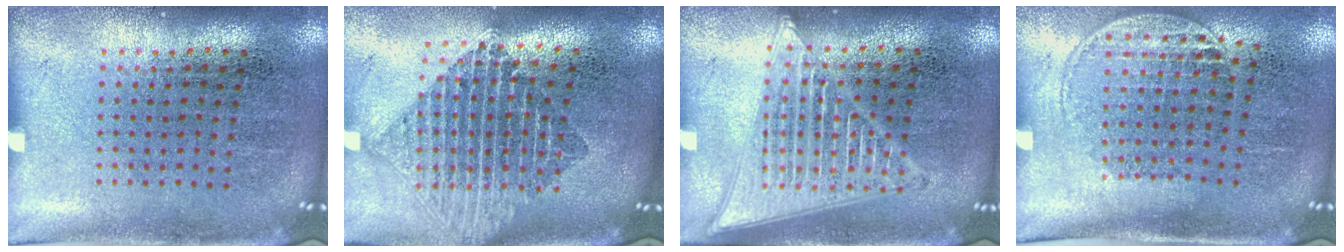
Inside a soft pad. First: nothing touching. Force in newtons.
{"total": 2.1, "press": 1.7, "slide": 1.3}
{"total": 2.2, "press": 2.2, "slide": 0.3}
{"total": 1.6, "press": 1.3, "slide": 0.9}